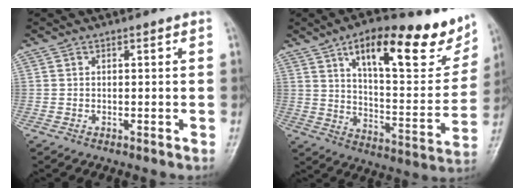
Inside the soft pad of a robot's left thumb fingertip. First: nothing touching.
{"total": 23.3, "force": [13.8, 8.4, 16.8], "torque": [-0.195, -0.046, 0.212]}